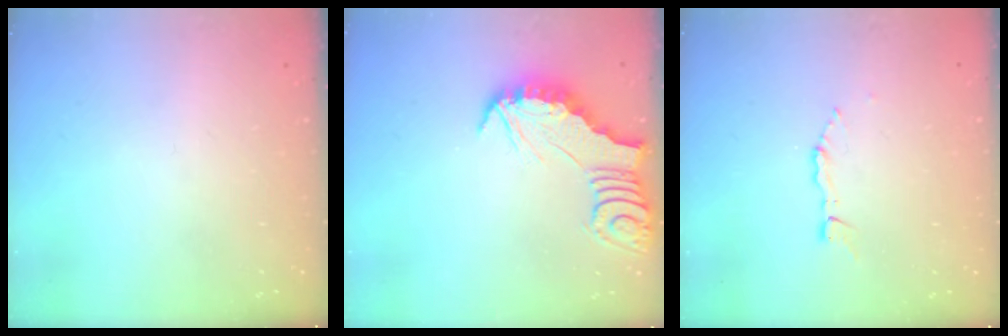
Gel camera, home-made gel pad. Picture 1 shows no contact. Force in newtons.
{"total": 2.7, "press": 2.7, "slide": 0.3}
{"total": 2.0, "press": 2.0, "slide": 0.2}